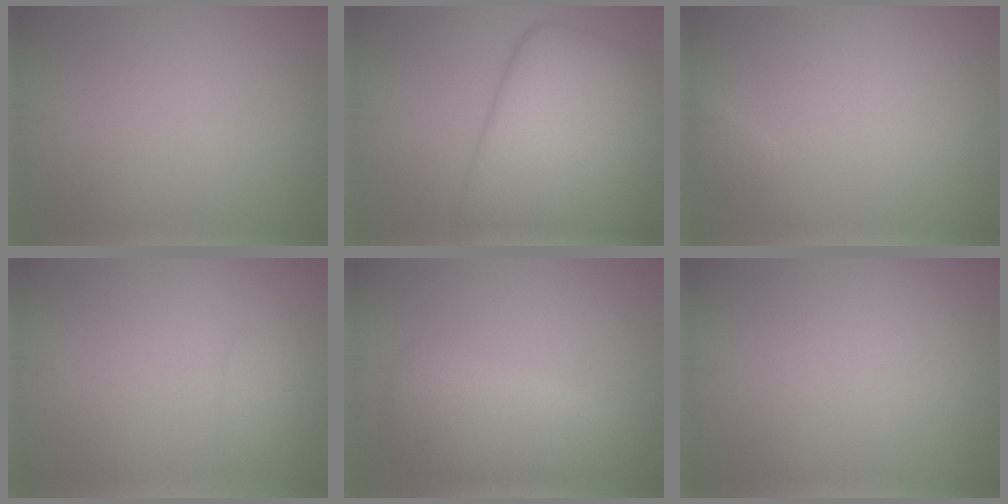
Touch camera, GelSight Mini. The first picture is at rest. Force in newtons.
{"total": 11.3, "press": 11.3, "slide": 0.4}
{"total": 0.6, "press": 0.6, "slide": 0.1}
{"total": 1.4, "press": 1.4, "slide": 0.1}
{"total": 5.5, "press": 5.5, "slide": 0.2}
{"total": 0.0}